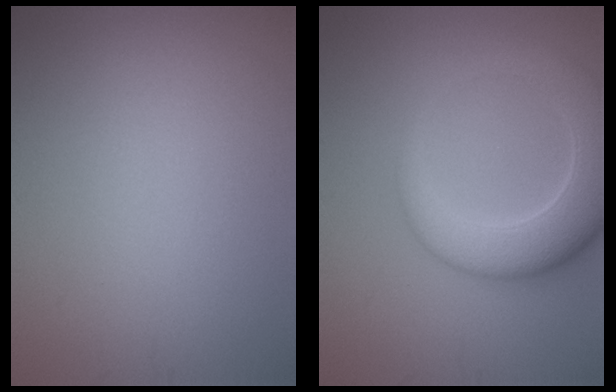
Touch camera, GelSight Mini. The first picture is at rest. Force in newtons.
{"total": 7.0, "press": 7.0, "slide": 0.7}